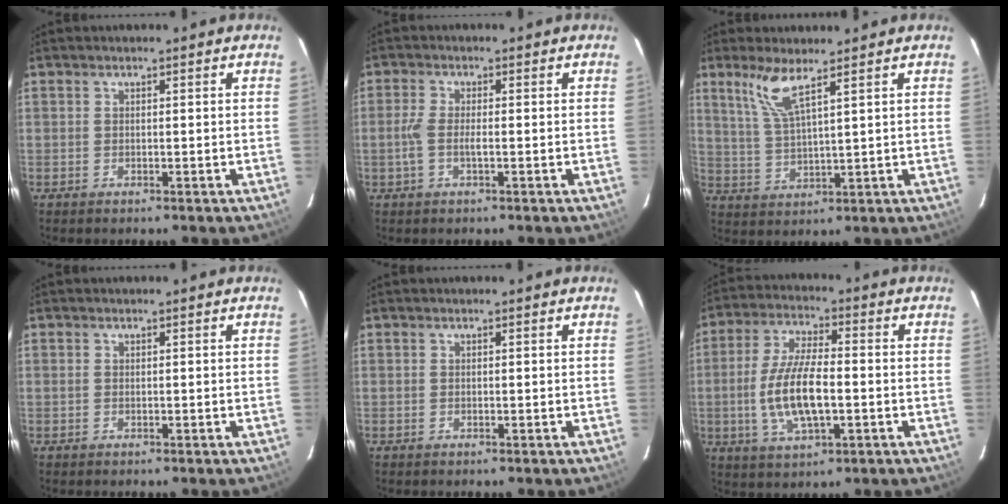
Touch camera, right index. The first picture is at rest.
{"total": 4.2, "force": [-1.0, 1.0, 4.0], "torque": [-0.087, 0.001, -0.021]}
{"total": 6.3, "force": [4.2, 0.5, 4.7], "torque": [-0.103, -0.003, 0.091]}
{"total": 0.0}
{"total": 0.0}
{"total": 11.8, "force": [-1.9, 4.4, 10.8], "torque": [-0.221, -0.002, -0.033]}